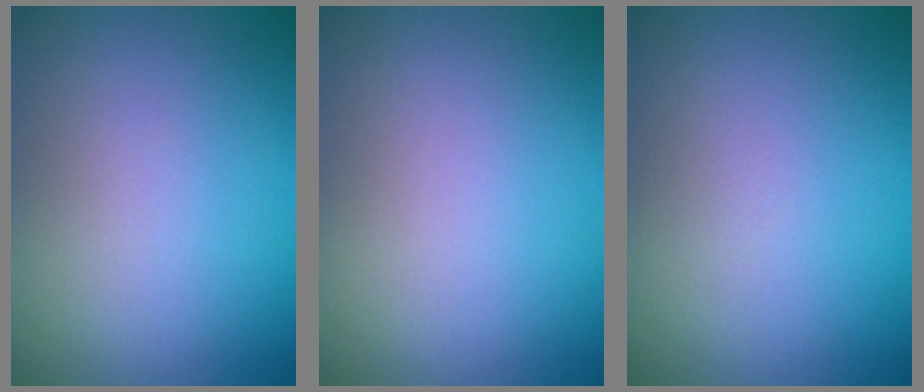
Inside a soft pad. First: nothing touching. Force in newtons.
{"total": 0.0}
{"total": 0.0}